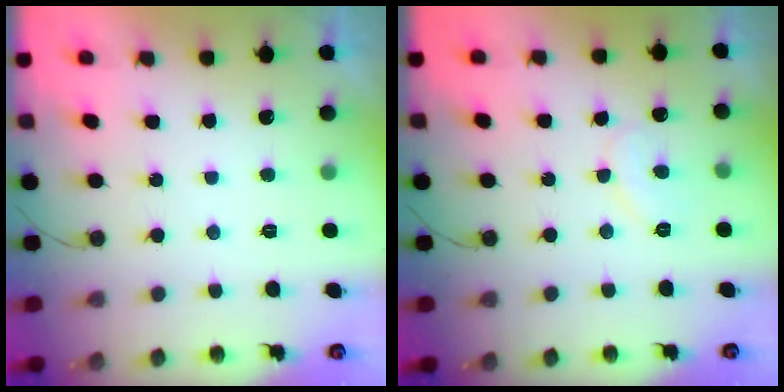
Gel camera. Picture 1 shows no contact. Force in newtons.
{"total": 6.9, "press": 6.9, "slide": 0.4}